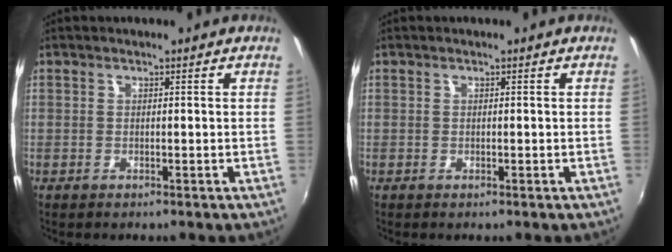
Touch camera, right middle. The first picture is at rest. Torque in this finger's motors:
{"motor_torque": [0.09, -0.42, 0.05, 0.00]}